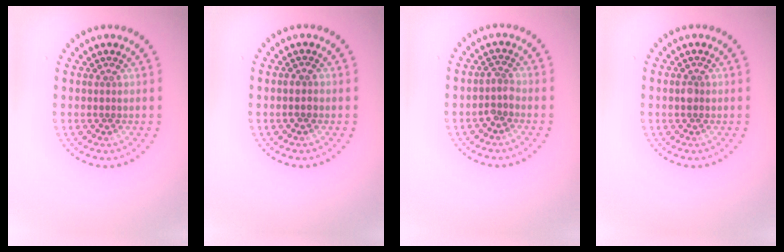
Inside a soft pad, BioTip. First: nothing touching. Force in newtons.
{"total": 1.0, "press": 1.0, "slide": 0.3}
{"total": 1.5, "press": 1.1, "slide": 1.0}
{"total": 0.9, "press": 0.9, "slide": 0.0}